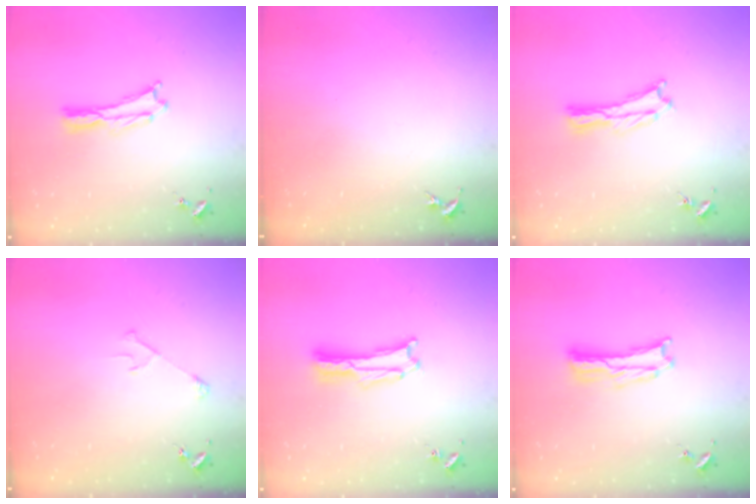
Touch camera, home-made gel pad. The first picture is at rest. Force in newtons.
{"total": 0.0}
{"total": 0.7, "press": 0.7, "slide": 0.2}
{"total": 2.9, "press": 2.9, "slide": 0.3}
{"total": 1.7, "press": 1.7, "slide": 0.3}
{"total": 1.6, "press": 1.6, "slide": 0.3}